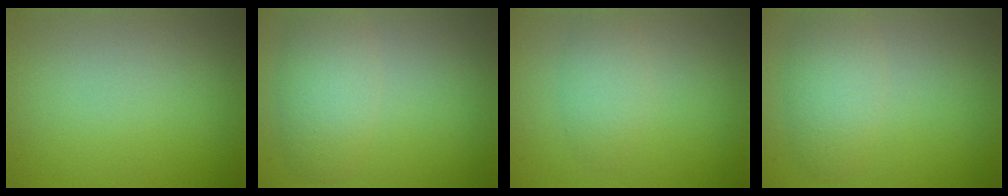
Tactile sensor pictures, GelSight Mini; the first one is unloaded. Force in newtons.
{"total": 3.9, "press": 3.9, "slide": 0.1}
{"total": 2.2, "press": 2.1, "slide": 0.1}
{"total": 3.4, "press": 3.4, "slide": 0.1}